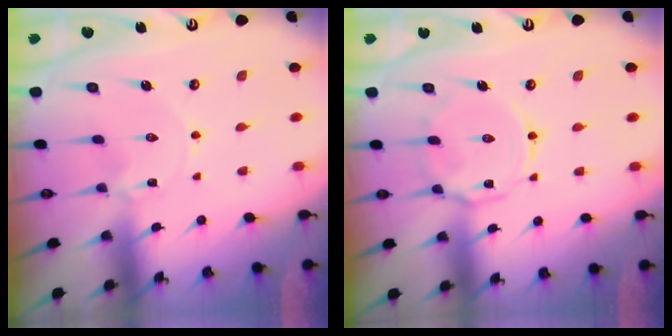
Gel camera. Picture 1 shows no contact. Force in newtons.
{"total": 8.8, "press": 8.8, "slide": 0.7}